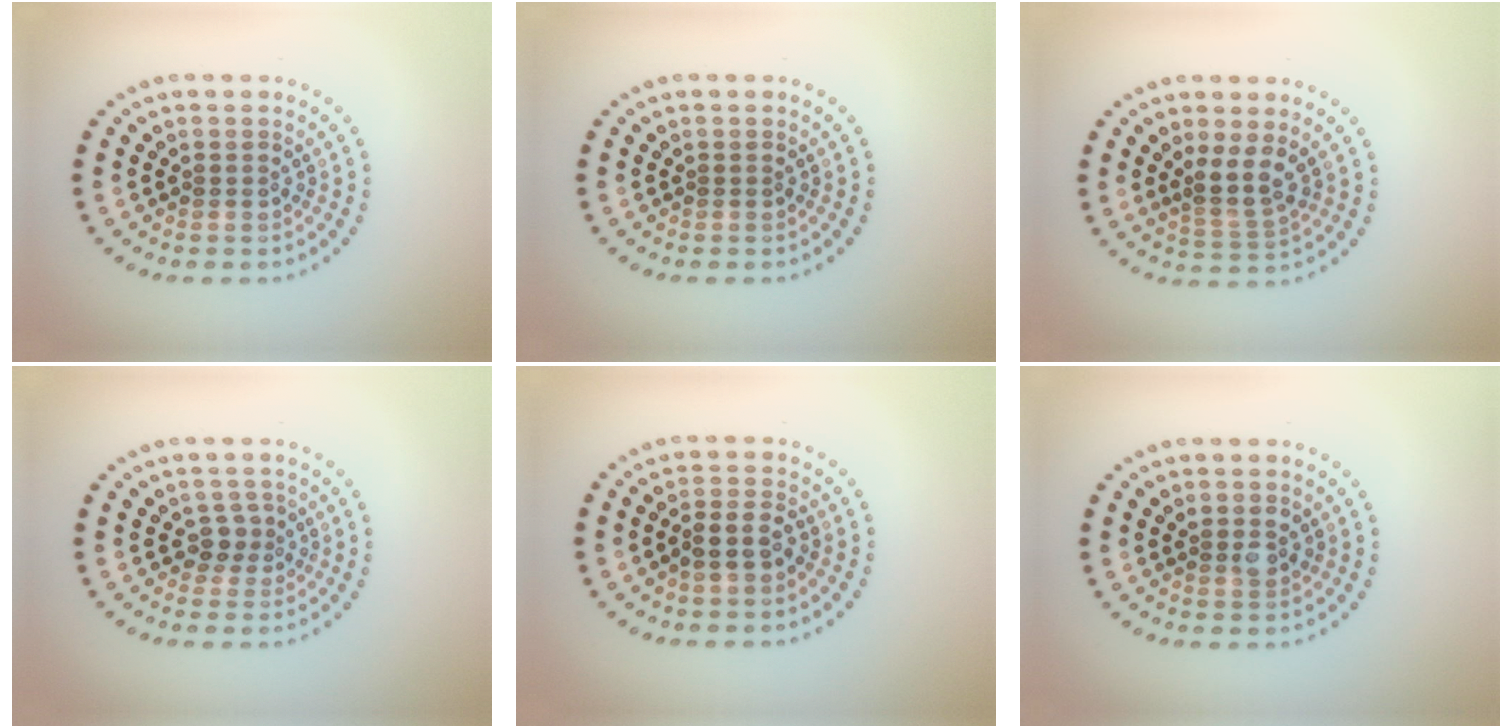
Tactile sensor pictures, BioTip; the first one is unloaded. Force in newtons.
{"total": 0.0}
{"total": 2.8, "press": 2.1, "slide": 1.8}
{"total": 1.7, "press": 1.4, "slide": 1.0}
{"total": 2.4, "press": 2.2, "slide": 1.0}
{"total": 1.3, "press": 1.2, "slide": 0.5}